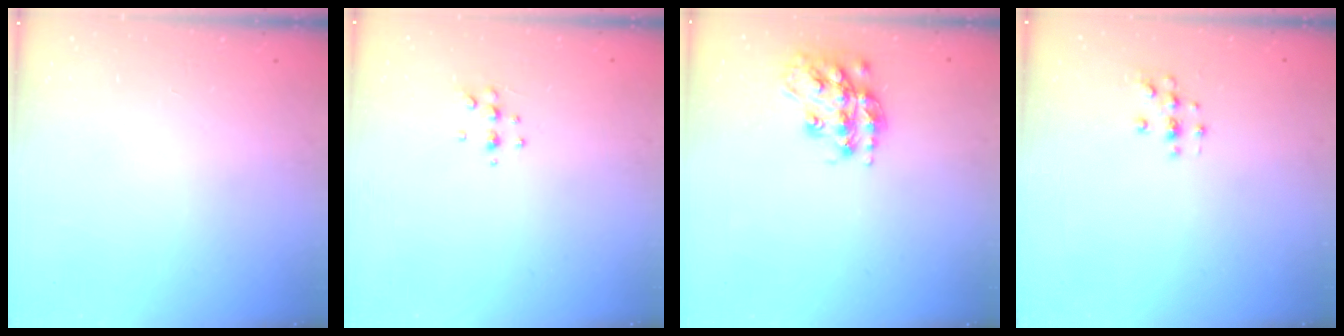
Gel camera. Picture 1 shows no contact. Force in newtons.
{"total": 5.1, "press": 4.9, "slide": 1.4}
{"total": 16.3, "press": 16.3, "slide": 0.8}
{"total": 2.0, "press": 2.0, "slide": 0.2}